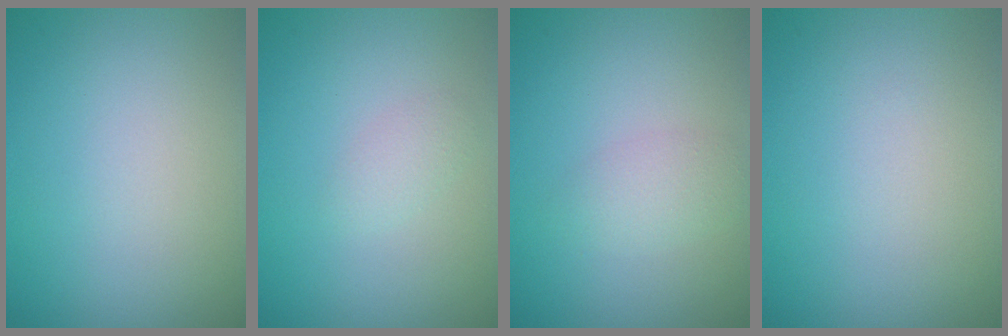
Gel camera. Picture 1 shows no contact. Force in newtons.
{"total": 1.0, "press": 1.0, "slide": 0.1}
{"total": 1.8, "press": 1.8, "slide": 0.0}
{"total": 0.0}